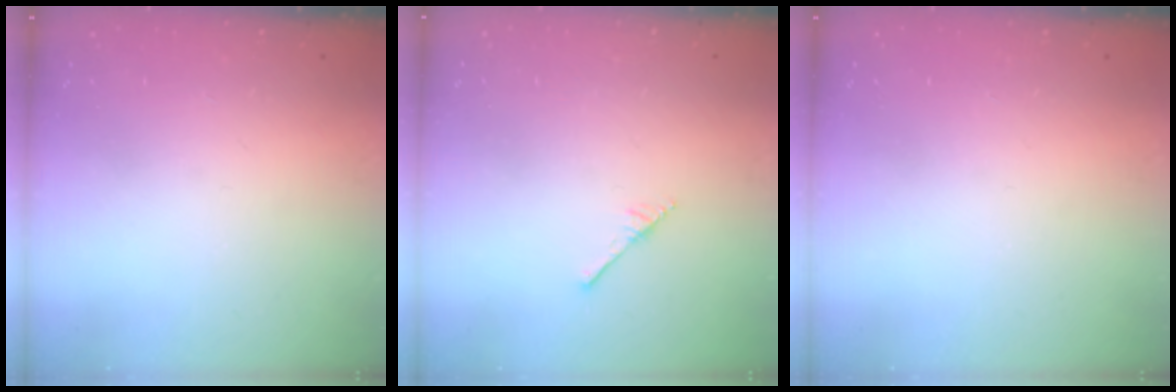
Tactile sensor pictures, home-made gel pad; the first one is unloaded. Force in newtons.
{"total": 2.9, "press": 2.9, "slide": 0.2}
{"total": 0.0}